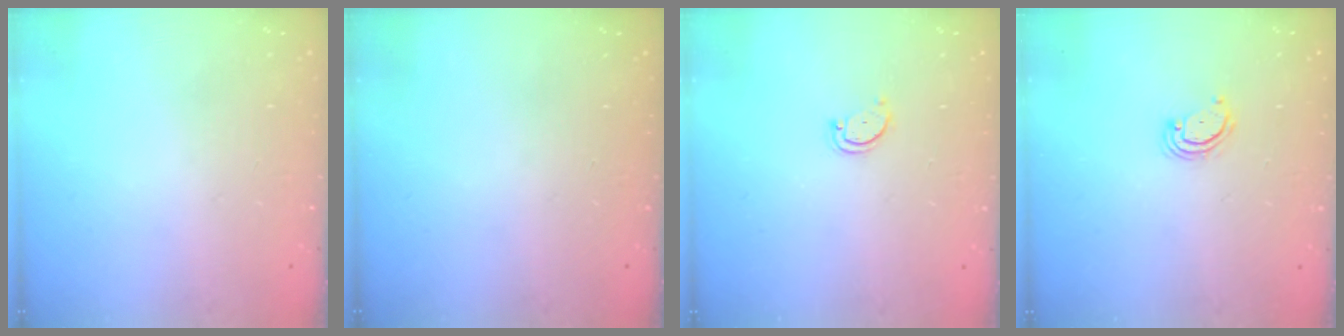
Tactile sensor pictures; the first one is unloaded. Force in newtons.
{"total": 0.0}
{"total": 2.8, "press": 2.8, "slide": 0.3}
{"total": 2.9, "press": 2.8, "slide": 0.4}